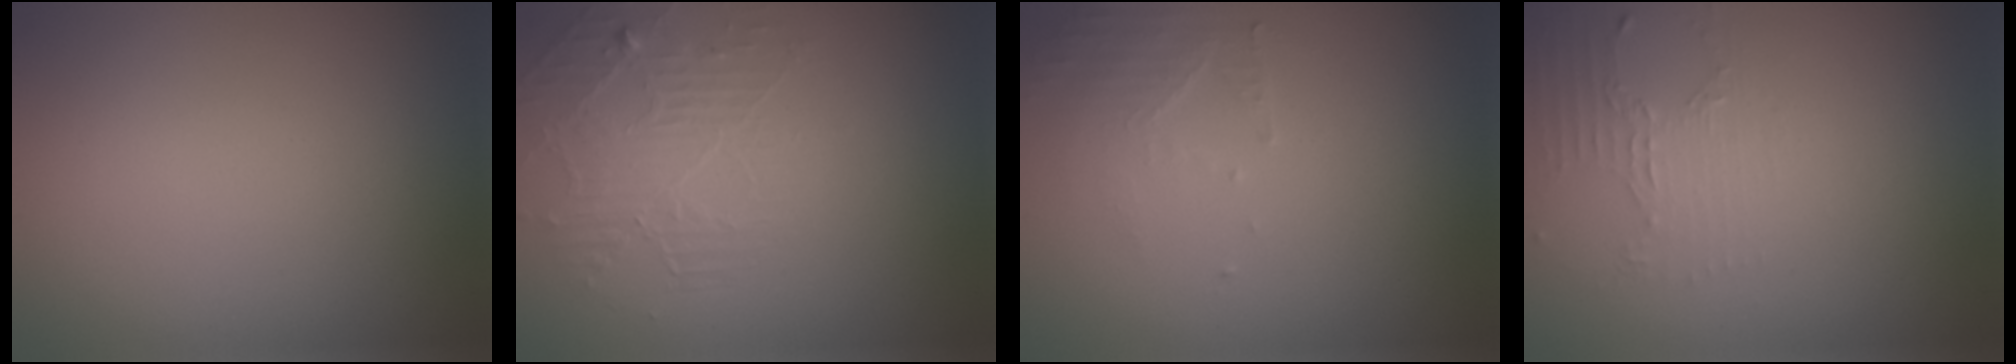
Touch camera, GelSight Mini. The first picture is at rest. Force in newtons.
{"total": 2.2, "press": 1.4, "slide": 1.7}
{"total": 2.0, "press": 1.9, "slide": 0.3}
{"total": 2.0, "press": 1.5, "slide": 1.4}